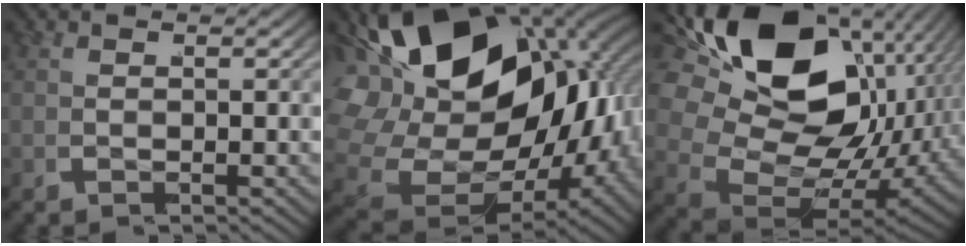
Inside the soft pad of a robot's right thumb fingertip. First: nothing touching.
{"total": 29.4, "force": [0.4, 20.6, 20.9], "torque": [-0.375, -0.049, 0.018]}
{"total": 20.6, "force": [-0.5, 14.0, 15.1], "torque": [-0.280, -0.049, 0.010]}